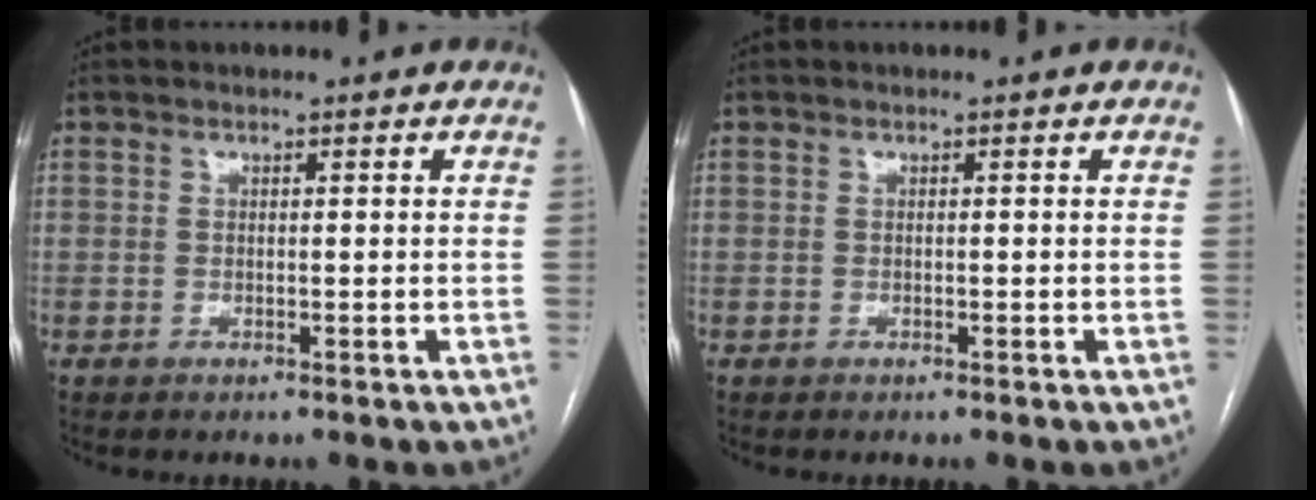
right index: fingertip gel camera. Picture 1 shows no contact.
{"total": 0.0}